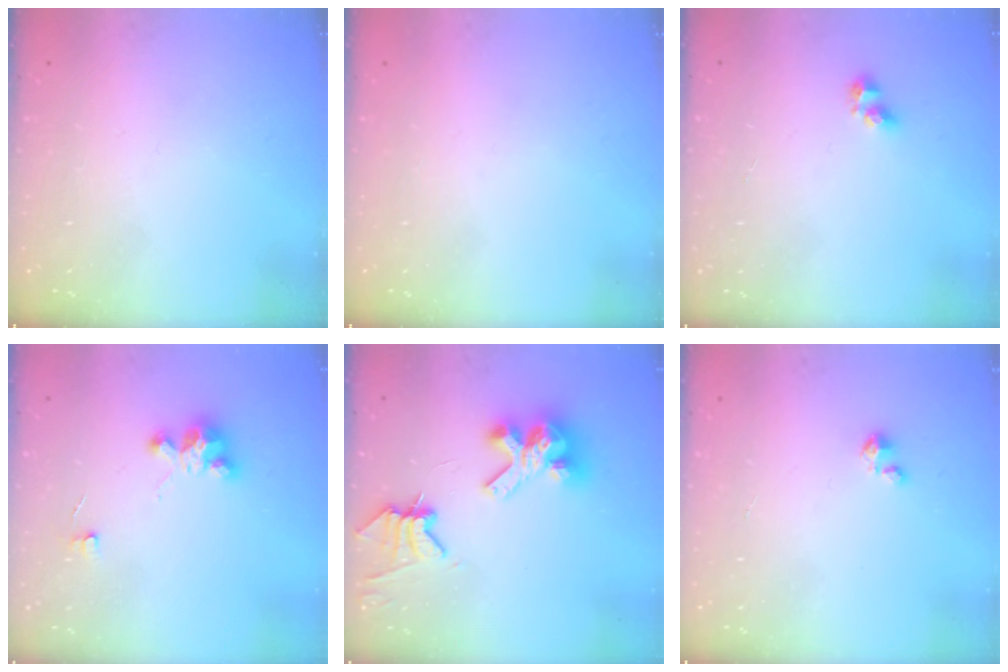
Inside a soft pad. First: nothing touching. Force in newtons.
{"total": 0.0}
{"total": 4.4, "press": 4.3, "slide": 0.8}
{"total": 4.9, "press": 4.8, "slide": 0.2}
{"total": 10.4, "press": 10.3, "slide": 1.0}
{"total": 1.8, "press": 1.8, "slide": 0.1}